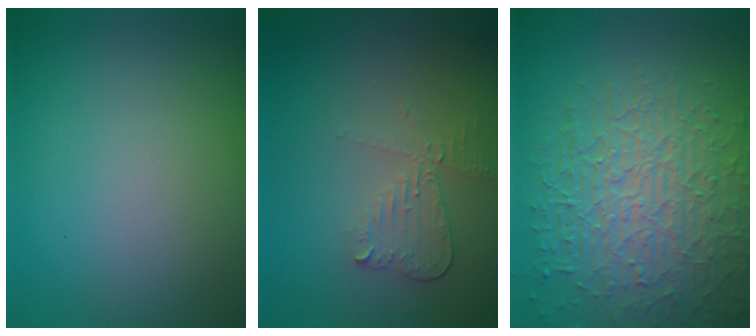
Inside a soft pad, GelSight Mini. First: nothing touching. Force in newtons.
{"total": 2.3, "press": 2.1, "slide": 0.8}
{"total": 8.7, "press": 6.1, "slide": 6.2}